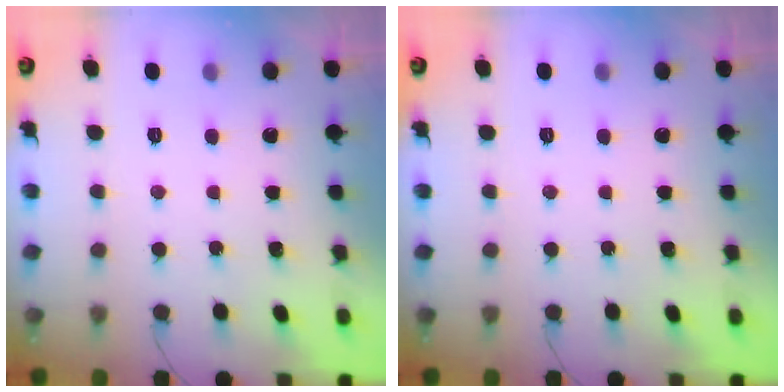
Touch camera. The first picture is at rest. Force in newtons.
{"total": 0.0}